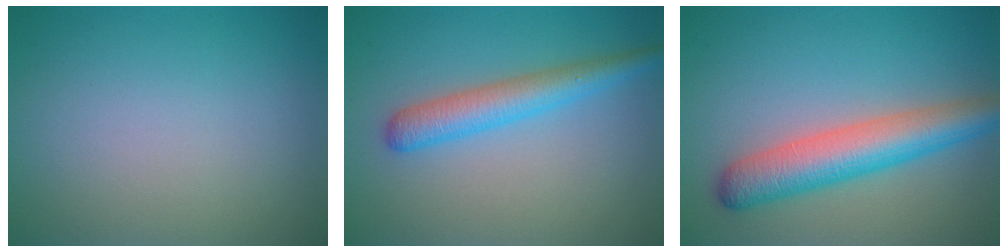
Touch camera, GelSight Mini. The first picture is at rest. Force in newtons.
{"total": 3.7, "press": 3.7, "slide": 0.1}
{"total": 6.2, "press": 6.2, "slide": 0.2}